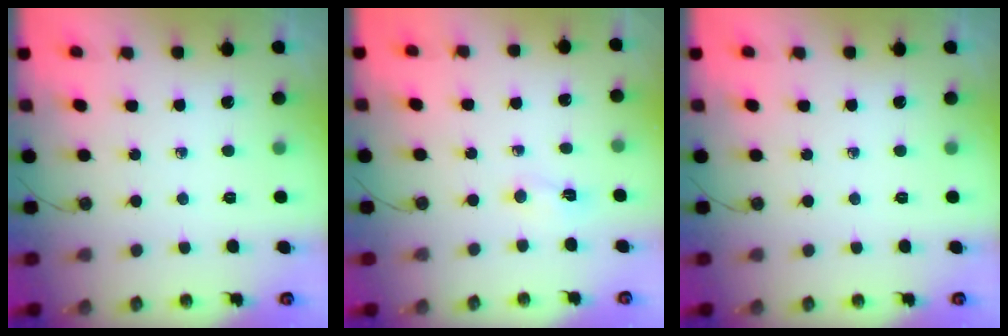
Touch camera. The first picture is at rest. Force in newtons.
{"total": 2.2, "press": 2.1, "slide": 0.7}
{"total": 0.0}